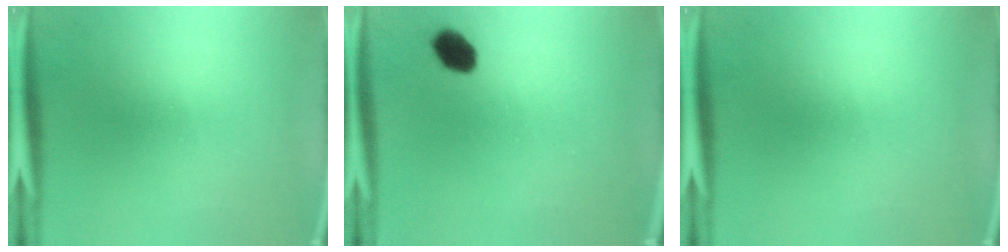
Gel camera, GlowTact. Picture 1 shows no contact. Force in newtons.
{"total": 4.8}
{"total": 0.0}